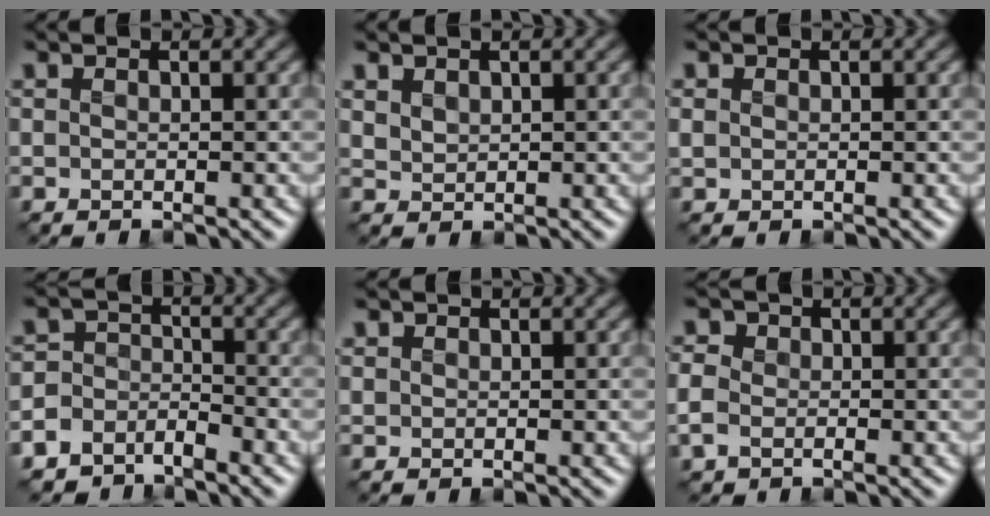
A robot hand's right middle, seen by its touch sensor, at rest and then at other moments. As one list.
[{"total": 1.3, "force": [0.7, 0.8, 0.6], "torque": [-0.017, -0.002, 0.016]}, {"total": 0.8, "force": [0.1, 0.8, 0.2], "torque": [-0.005, -0.004, 0.000]}, {"total": 5.1, "force": [-4.4, 2.6, 0.8], "torque": [0.007, -0.002, -0.089]}, {"total": 0.6, "force": [0.2, 0.6, 0.0], "torque": [0.002, -0.004, 0.003]}, {"total": 2.6, "force": [-0.8, 2.1, 1.3], "torque": [-0.033, -0.001, -0.025]}]